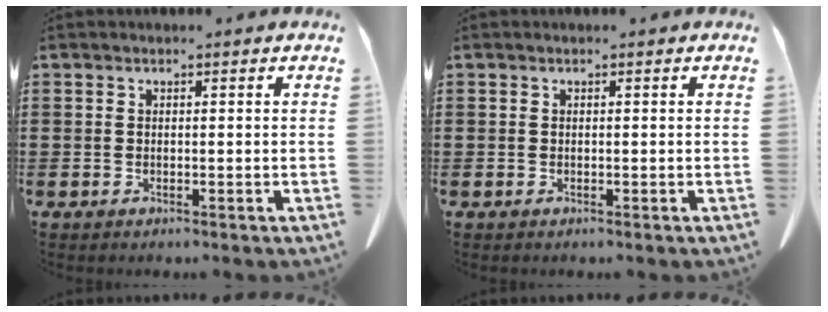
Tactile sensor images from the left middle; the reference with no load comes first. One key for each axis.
{"total": 0.0}